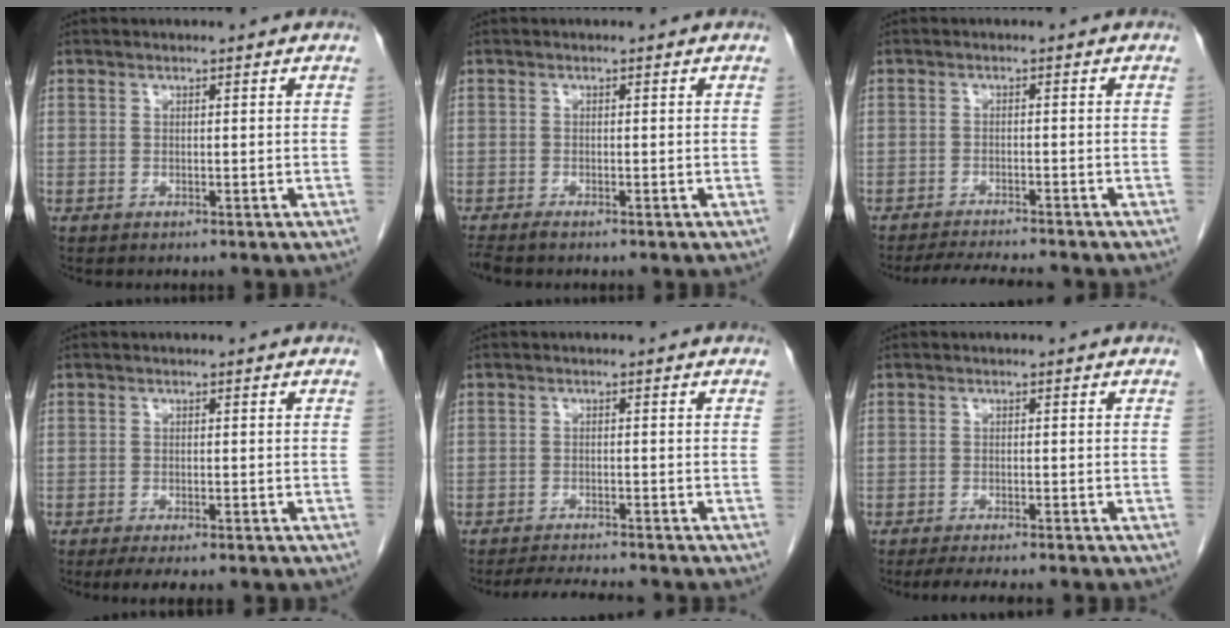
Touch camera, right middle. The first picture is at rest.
{"total": 1.7, "force": [-1.4, 0.0, 0.8], "torque": [-0.017, -0.005, -0.026]}
{"total": 7.1, "force": [-6.6, 0.3, 2.6], "torque": [-0.038, -0.011, -0.102]}
{"total": 6.3, "force": [-4.9, 1.5, 3.7], "torque": [-0.045, -0.010, -0.065]}
{"total": 6.3, "force": [-6.0, 0.2, 2.1], "torque": [-0.032, -0.012, -0.093]}
{"total": 7.8, "force": [-6.6, 1.1, 4.0], "torque": [-0.051, -0.009, -0.092]}